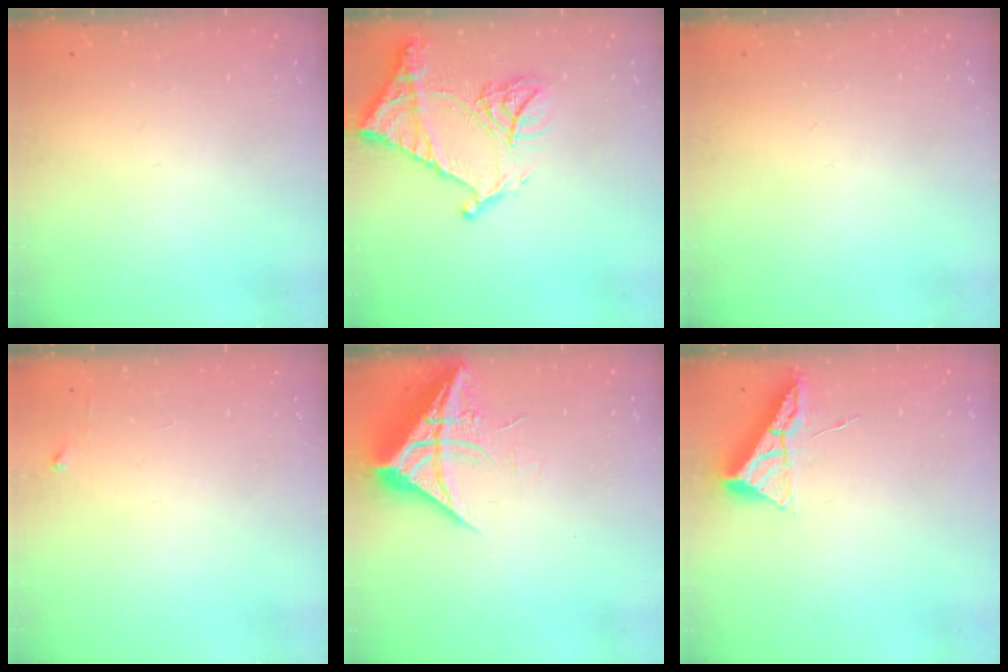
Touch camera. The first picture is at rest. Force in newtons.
{"total": 17.2, "press": 17.1, "slide": 1.7}
{"total": 0.0}
{"total": 3.2, "press": 3.1, "slide": 0.4}
{"total": 10.3, "press": 10.3, "slide": 1.1}
{"total": 6.6, "press": 6.6, "slide": 0.7}